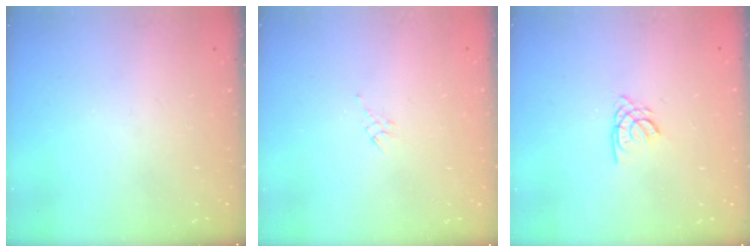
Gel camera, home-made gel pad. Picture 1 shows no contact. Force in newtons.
{"total": 3.5, "press": 3.4, "slide": 0.8}
{"total": 1.8, "press": 1.8, "slide": 0.3}